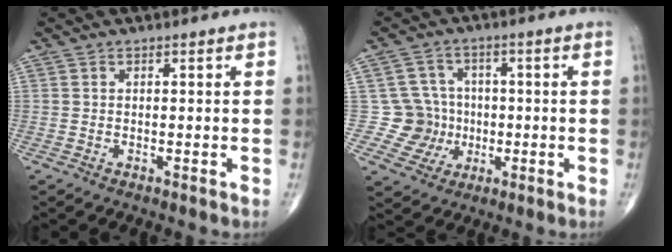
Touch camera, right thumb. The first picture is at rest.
{"total": 7.3, "force": [-0.6, 7.2, 0.7], "torque": [0.032, 0.017, -0.011]}